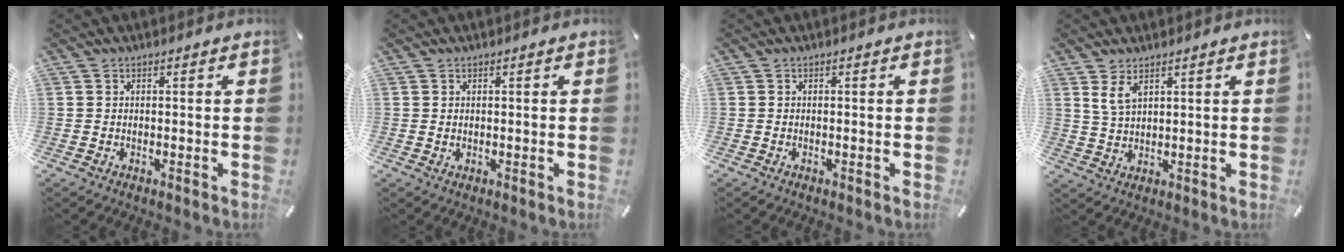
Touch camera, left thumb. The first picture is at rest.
{"total": 0.6, "force": [0.4, 0.2, 0.3], "torque": [-0.005, -0.001, 0.008]}
{"total": 0.0}
{"total": 4.6, "force": [2.9, 2.1, 2.9], "torque": [-0.071, -0.005, 0.052]}